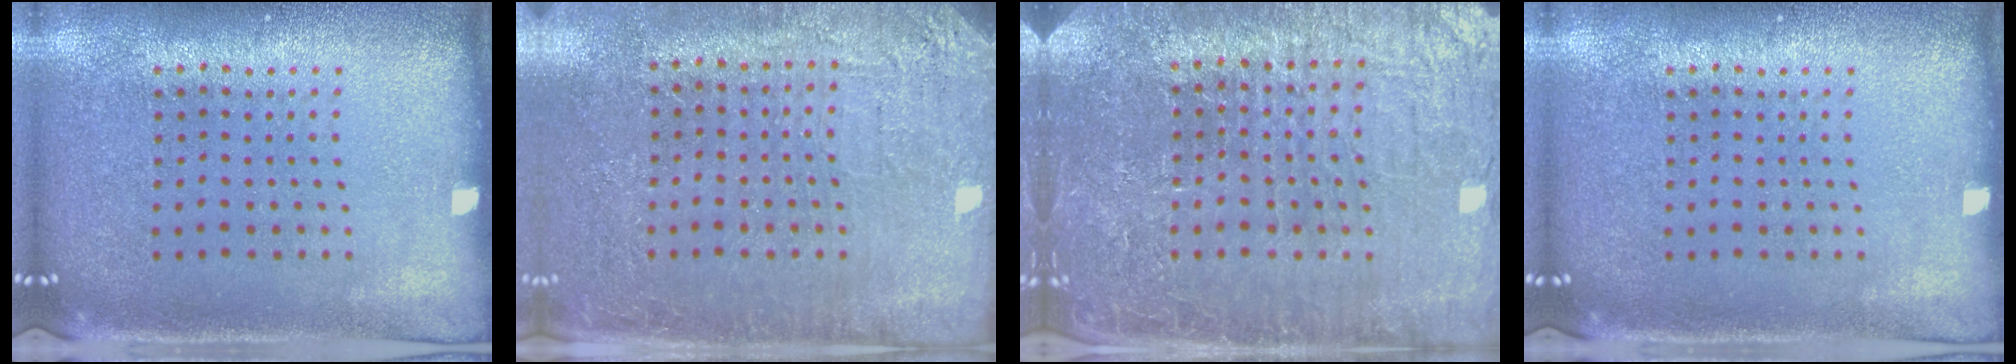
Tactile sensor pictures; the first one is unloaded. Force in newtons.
{"total": 2.9, "press": 2.8, "slide": 0.5}
{"total": 5.1, "press": 4.6, "slide": 2.0}
{"total": 0.0}